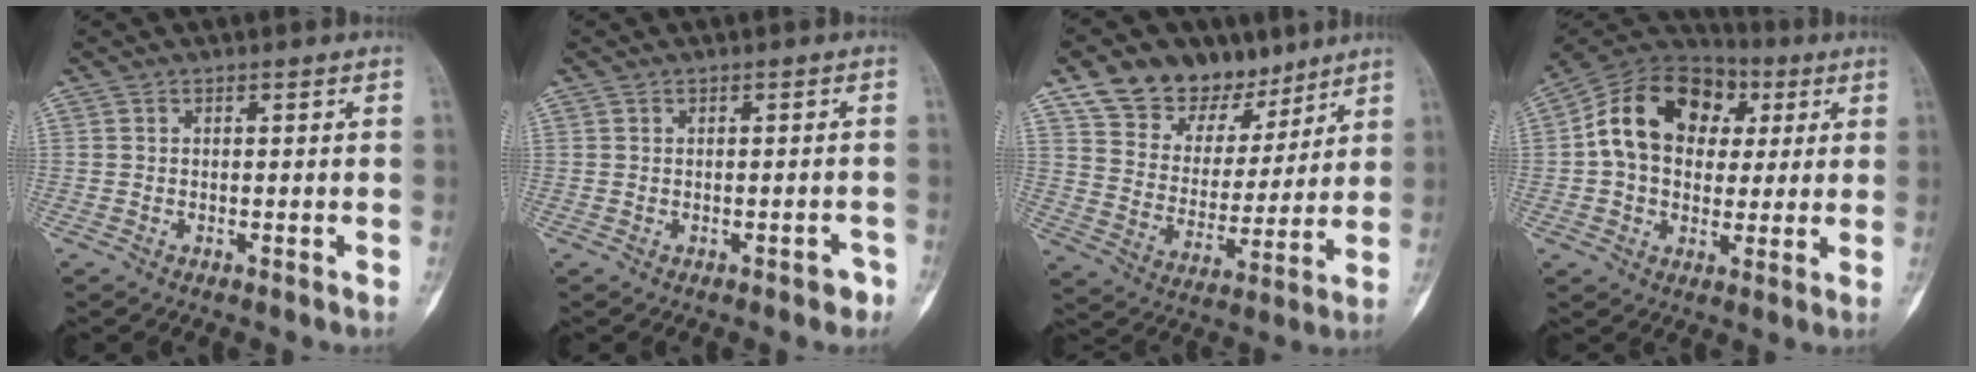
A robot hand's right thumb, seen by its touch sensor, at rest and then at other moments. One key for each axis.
{"total": 1.8, "fx": -1.0, "fy": 1.0, "fz": 1.2, "tx": -0.014, "ty": 0.011, "tz": -0.009}
{"total": 16.6, "fx": 11.7, "fy": 10.3, "fz": 5.7, "tx": -0.046, "ty": -0.052, "tz": 0.209}
{"total": 17.7, "fx": 3.2, "fy": 13.2, "fz": 11.4, "tx": -0.176, "ty": 0.025, "tz": 0.047}